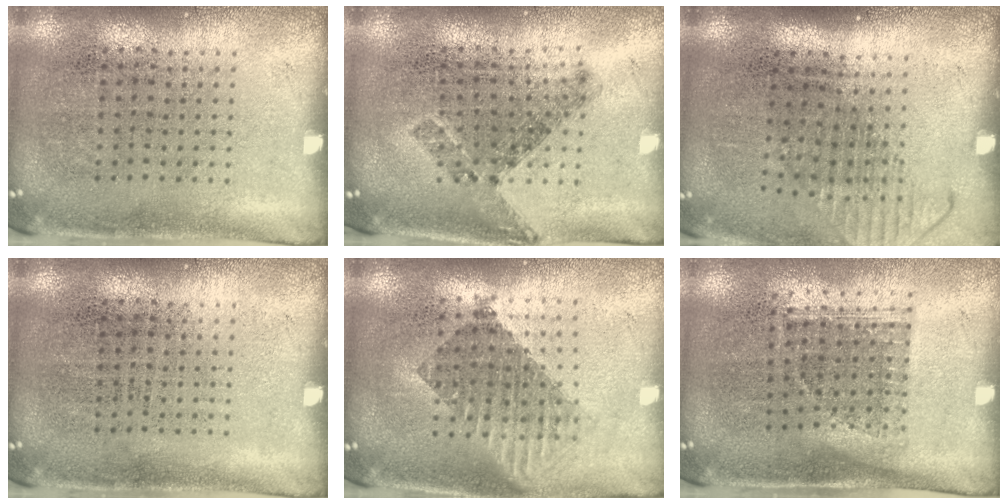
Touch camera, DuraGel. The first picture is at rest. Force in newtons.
{"total": 0.8, "press": 0.7, "slide": 0.4}
{"total": 1.3, "press": 1.0, "slide": 0.9}
{"total": 0.0}
{"total": 1.6, "press": 1.4, "slide": 0.9}
{"total": 1.1, "press": 0.9, "slide": 0.7}